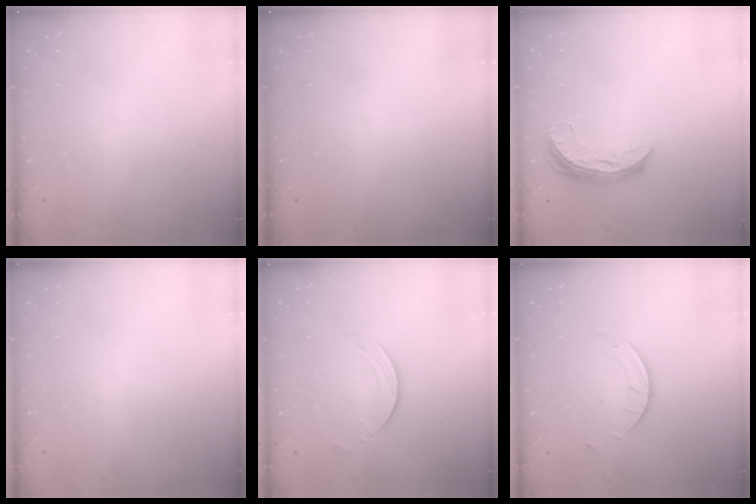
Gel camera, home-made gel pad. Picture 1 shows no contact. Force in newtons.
{"total": 0.0}
{"total": 8.2, "press": 8.2, "slide": 0.1}
{"total": 0.0}
{"total": 2.0, "press": 1.9, "slide": 0.3}
{"total": 1.5, "press": 1.5, "slide": 0.1}